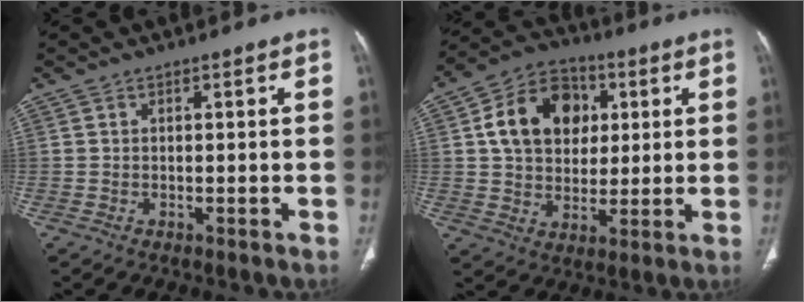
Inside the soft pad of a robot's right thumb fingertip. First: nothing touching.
{"total": 15.1, "force": [3.6, 11.6, 9.0], "torque": [-0.121, 0.006, 0.057]}